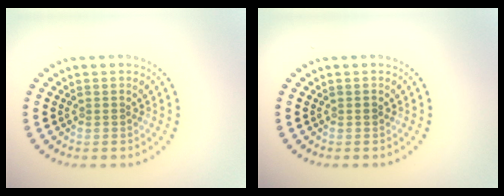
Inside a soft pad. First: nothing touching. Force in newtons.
{"total": 0.6, "press": 0.5, "slide": 0.2}